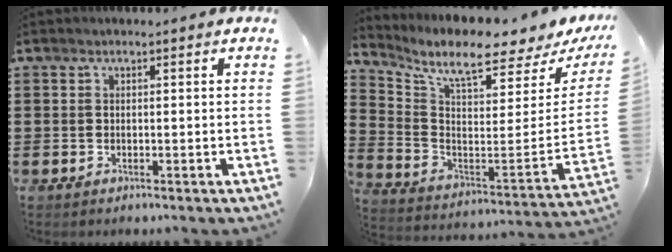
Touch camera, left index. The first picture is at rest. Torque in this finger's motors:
{"motor_torque": [2.14, 0.00, 0.24, 0.06]}